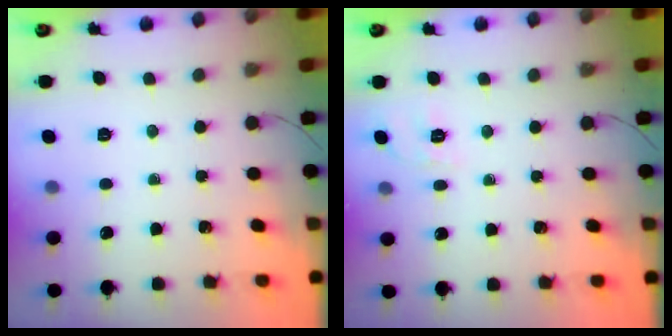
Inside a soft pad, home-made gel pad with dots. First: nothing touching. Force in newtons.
{"total": 1.7, "press": 0.0, "slide": 1.7}